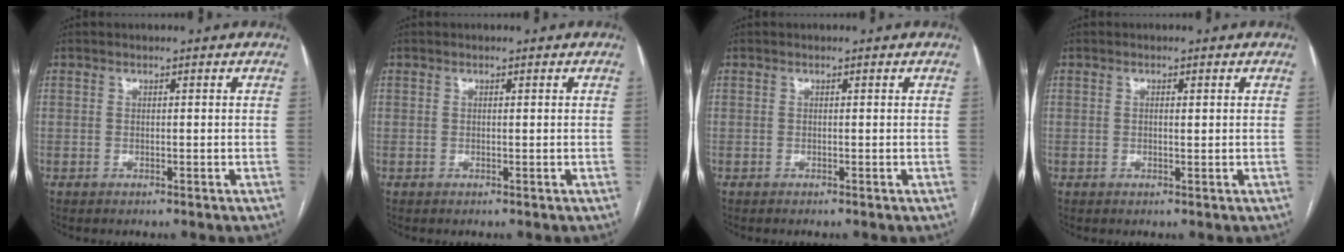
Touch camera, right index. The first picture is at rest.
{"total": 0.0}
{"total": 0.0}
{"total": 0.8, "force": [0.2, 0.1, 0.8], "torque": [-0.019, 0.000, 0.003]}